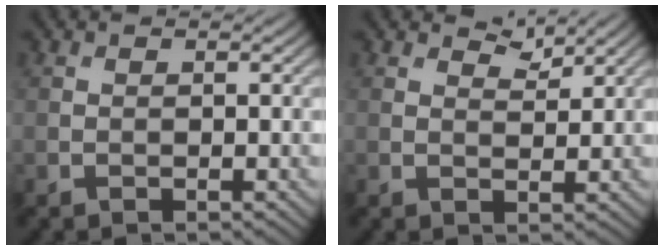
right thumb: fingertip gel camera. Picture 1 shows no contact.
{"total": 2.3, "force": [2.0, 0.8, 1.0], "torque": [-0.018, -0.002, 0.040]}